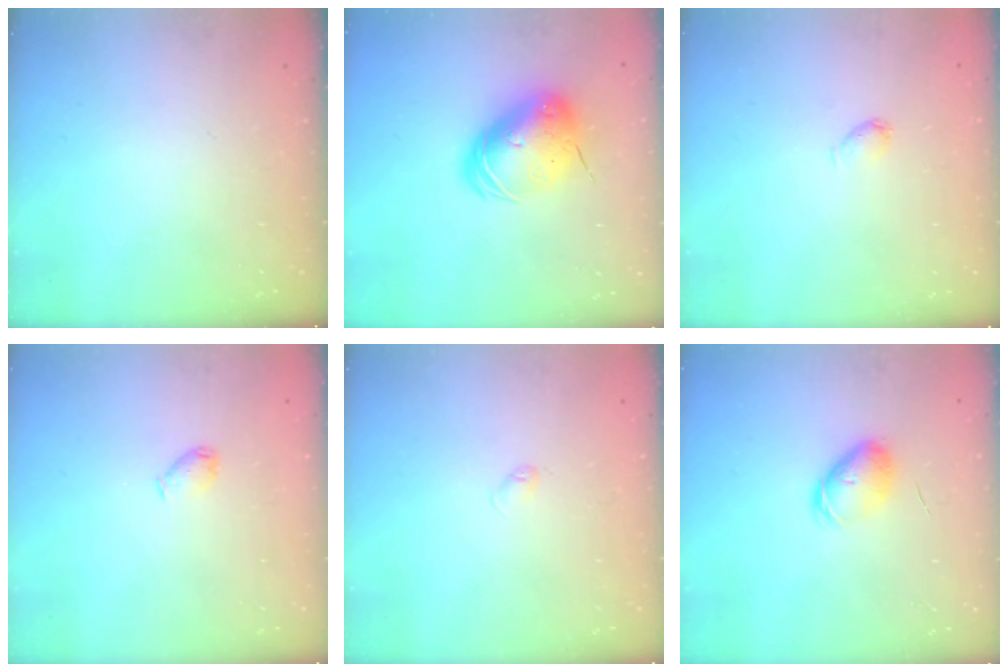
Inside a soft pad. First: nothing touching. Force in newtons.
{"total": 11.9, "press": 11.7, "slide": 2.0}
{"total": 3.0, "press": 2.9, "slide": 0.6}
{"total": 4.0, "press": 3.9, "slide": 0.8}
{"total": 2.4, "press": 2.4, "slide": 0.4}
{"total": 7.1, "press": 7.1, "slide": 0.5}